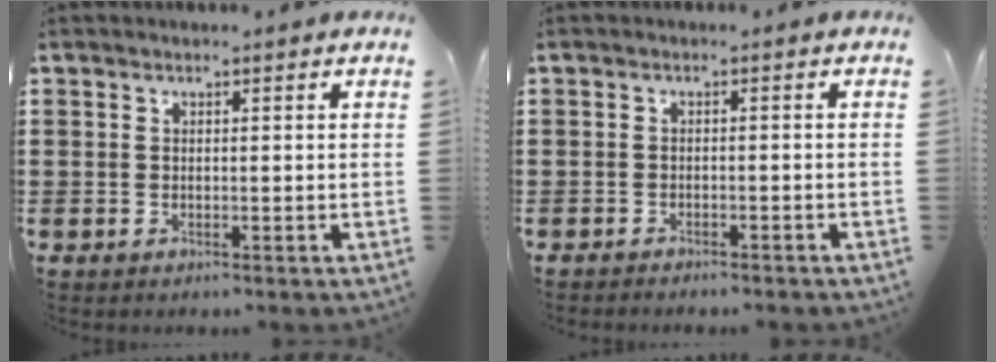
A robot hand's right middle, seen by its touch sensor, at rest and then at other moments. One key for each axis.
{"total": 1.0, "fx": -1.0, "fy": 0.0, "fz": 0.1, "tx": -0.003, "ty": 0.000, "tz": -0.021}